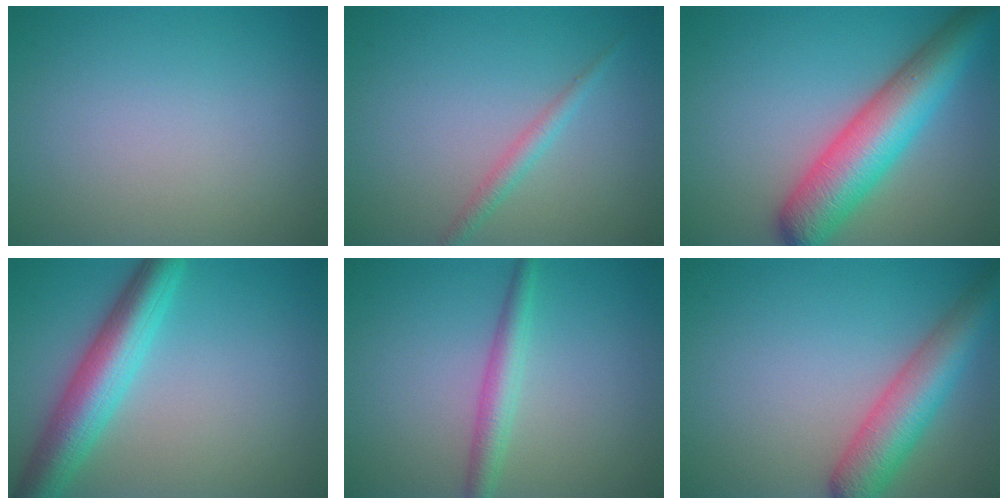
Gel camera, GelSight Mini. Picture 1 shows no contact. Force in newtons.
{"total": 1.6, "press": 1.6, "slide": 0.1}
{"total": 8.7, "press": 8.7, "slide": 0.4}
{"total": 6.5, "press": 6.5, "slide": 0.2}
{"total": 2.7, "press": 2.7, "slide": 0.0}
{"total": 6.2, "press": 6.2, "slide": 0.3}